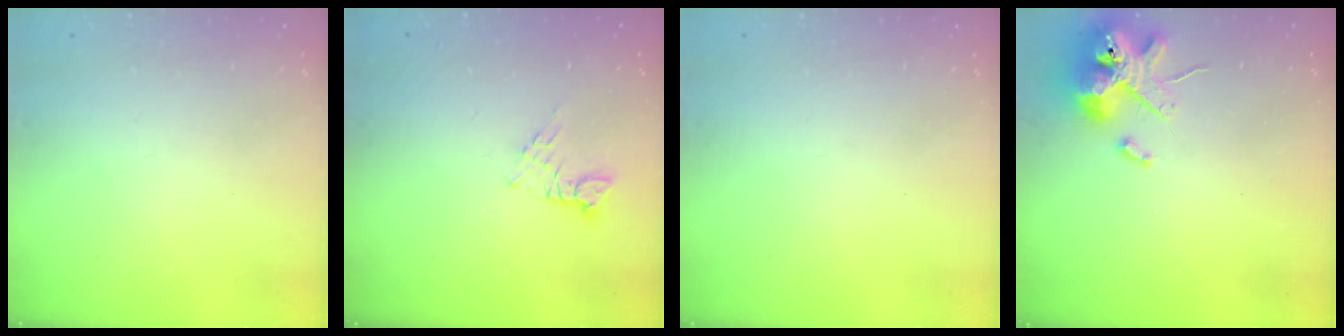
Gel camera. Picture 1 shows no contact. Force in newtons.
{"total": 3.3, "press": 3.2, "slide": 0.4}
{"total": 0.0}
{"total": 12.9, "press": 12.7, "slide": 2.2}